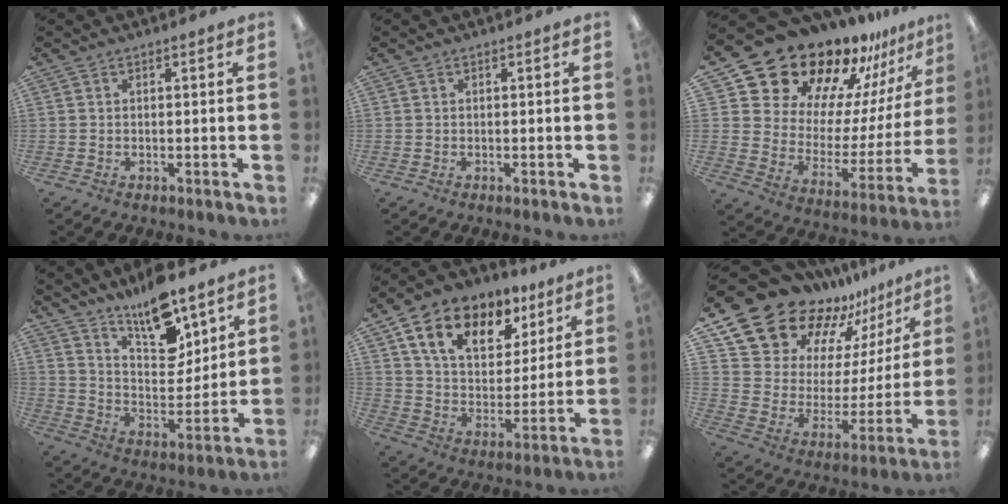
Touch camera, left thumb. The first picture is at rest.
{"total": 0.0}
{"total": 21.4, "force": [18.8, 9.4, 4.5], "torque": [-0.099, -0.160, 0.350]}
{"total": 13.5, "force": [10.2, 5.1, 7.2], "torque": [-0.113, -0.063, 0.180]}
{"total": 15.0, "force": [9.0, 9.1, 7.9], "torque": [-0.146, -0.033, 0.165]}
{"total": 19.3, "force": [16.4, 9.5, 3.6], "torque": [-0.096, -0.132, 0.309]}